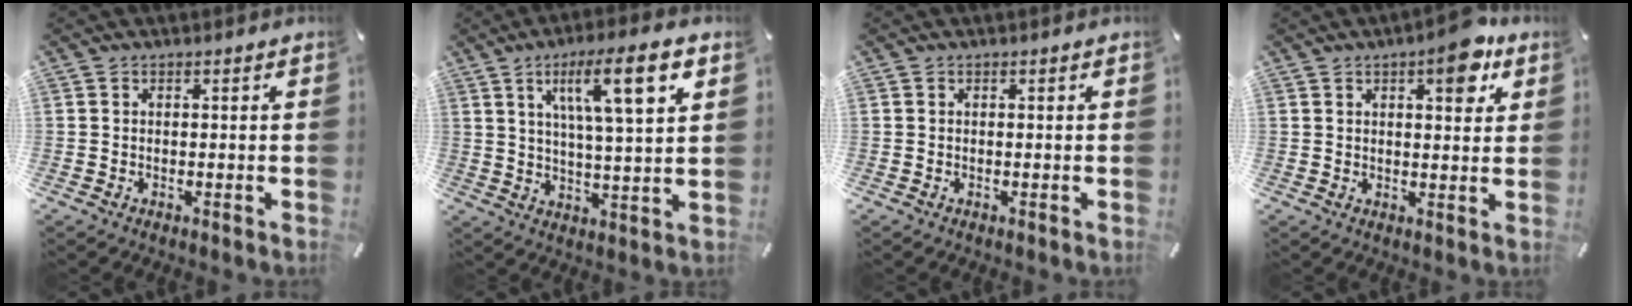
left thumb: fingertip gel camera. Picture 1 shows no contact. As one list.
[{"total": 13.1, "force": [6.1, 2.3, 11.3], "torque": [-0.188, -0.014, 0.094]}, {"total": 0.0}, {"total": 8.6, "force": [4.5, 3.3, 6.5], "torque": [-0.078, -0.022, 0.068]}]